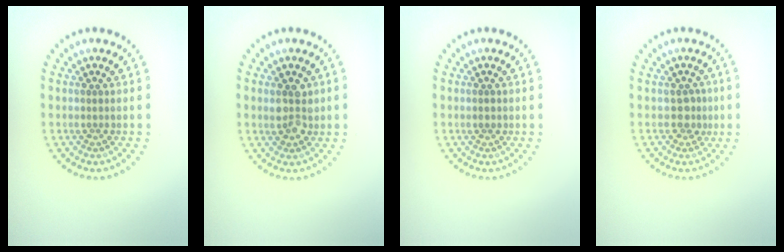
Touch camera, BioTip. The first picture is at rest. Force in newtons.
{"total": 2.5, "press": 2.5, "slide": 0.6}
{"total": 0.9, "press": 0.9, "slide": 0.2}
{"total": 1.5, "press": 1.3, "slide": 0.7}